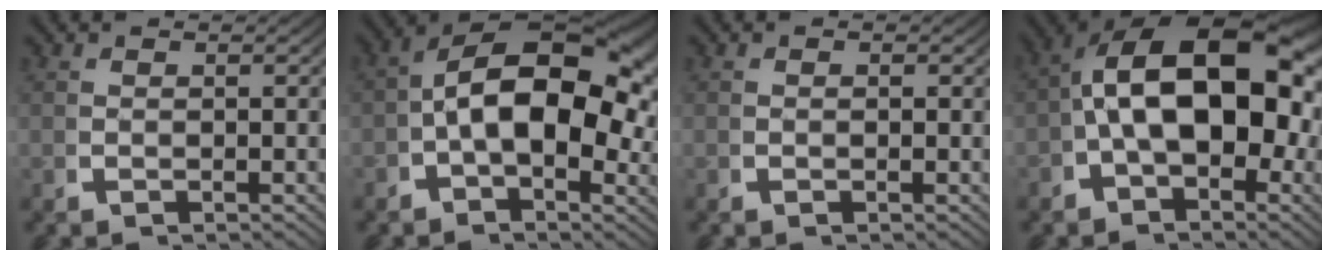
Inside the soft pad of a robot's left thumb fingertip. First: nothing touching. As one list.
[{"total": 14.9, "force": [0.5, 9.1, 11.8], "torque": [-0.174, -0.021, 0.002]}, {"total": 0.0}, {"total": 16.9, "force": [0.2, 10.7, 13.0], "torque": [-0.193, -0.031, 0.006]}]